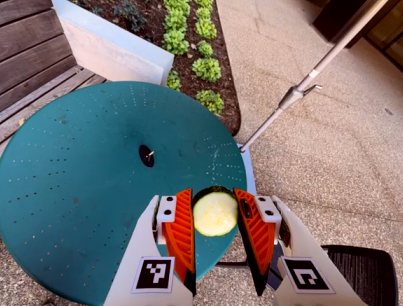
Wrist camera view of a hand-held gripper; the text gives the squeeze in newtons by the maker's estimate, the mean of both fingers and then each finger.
{"total": 13.2, "left": 13.3, "right": 13.1}